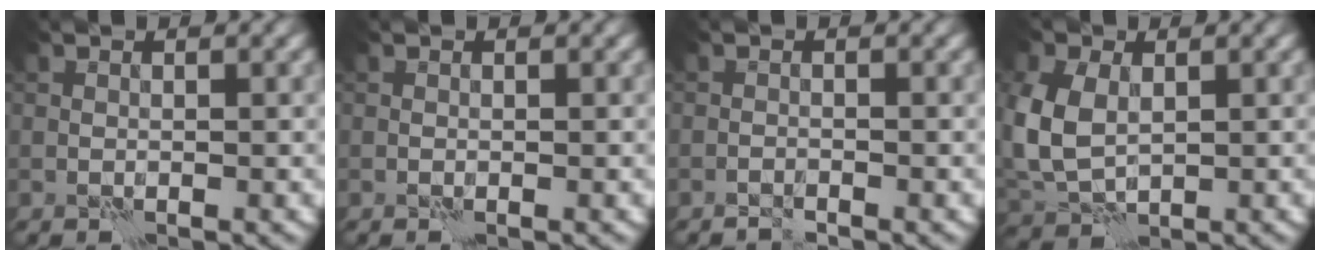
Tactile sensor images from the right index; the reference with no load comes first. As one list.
[{"total": 0.0}, {"total": 0.6, "force": [-0.6, 0.0, -0.1], "torque": [0.005, 0.005, -0.015]}, {"total": 6.5, "force": [0.9, 4.6, 4.4], "torque": [-0.130, 0.002, 0.022]}]